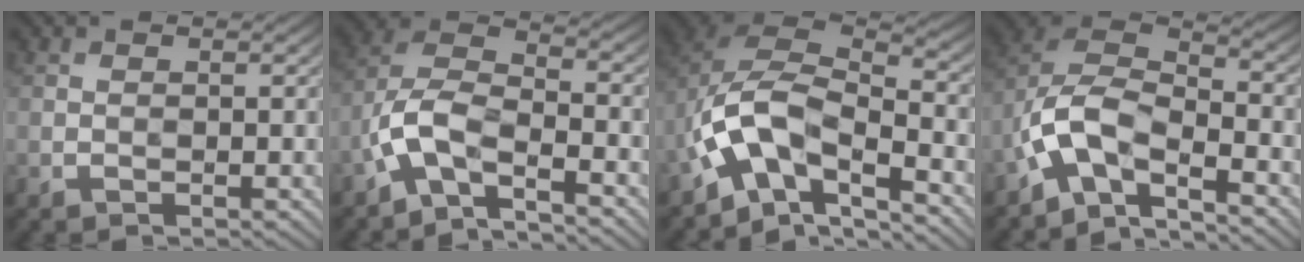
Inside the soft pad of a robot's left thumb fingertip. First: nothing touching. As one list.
[{"total": 8.1, "force": [-4.8, 3.1, 5.9], "torque": [-0.118, 0.009, -0.112]}, {"total": 11.9, "force": [-5.6, 5.8, 8.8], "torque": [-0.172, -0.004, -0.124]}, {"total": 9.8, "force": [-5.7, 4.1, 6.8], "torque": [-0.134, 0.004, -0.128]}]